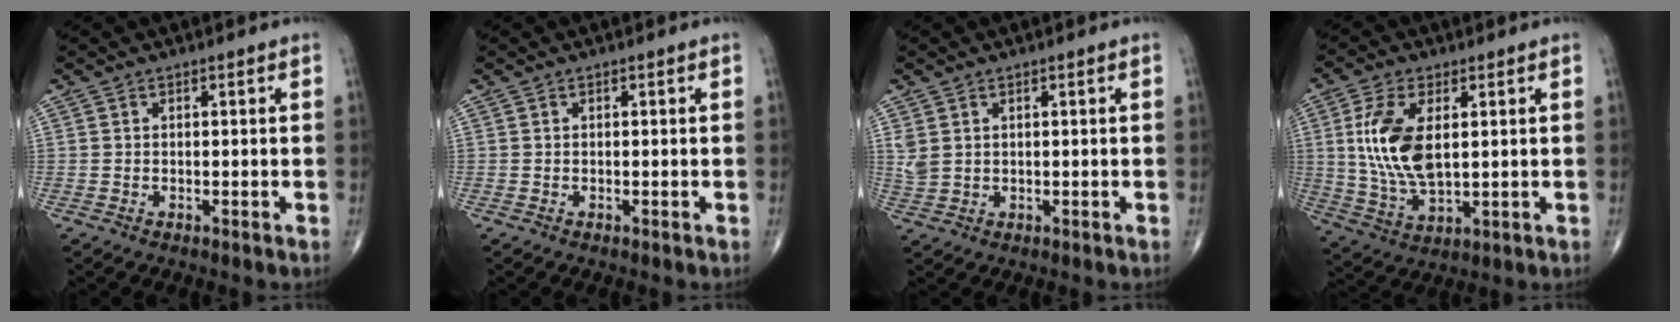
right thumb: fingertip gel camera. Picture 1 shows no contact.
{"total": 0.0}
{"total": 2.8, "force": [1.1, 2.0, 1.7], "torque": [-0.042, 0.000, 0.030]}
{"total": 12.3, "force": [2.2, 6.0, 10.5], "torque": [-0.216, -0.014, 0.050]}